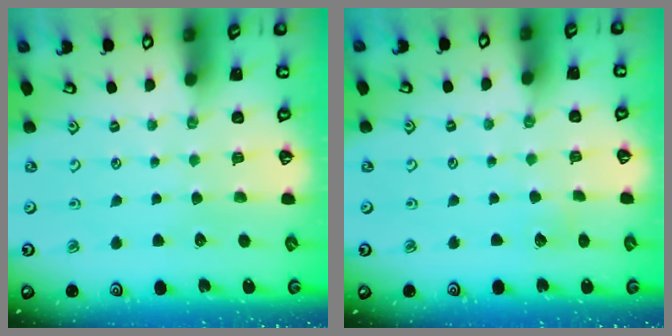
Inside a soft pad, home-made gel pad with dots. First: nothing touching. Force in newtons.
{"total": 2.4, "press": 2.4, "slide": 0.2}